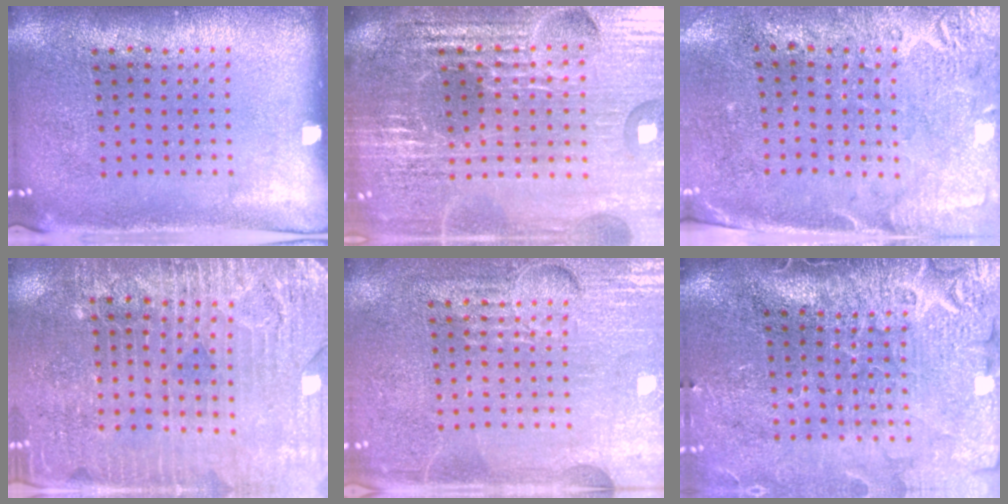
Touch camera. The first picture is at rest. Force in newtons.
{"total": 5.6, "press": 5.0, "slide": 2.4}
{"total": 2.8, "press": 2.3, "slide": 1.5}
{"total": 3.2, "press": 3.1, "slide": 0.8}
{"total": 5.6, "press": 5.5, "slide": 0.8}
{"total": 4.4, "press": 3.7, "slide": 2.4}